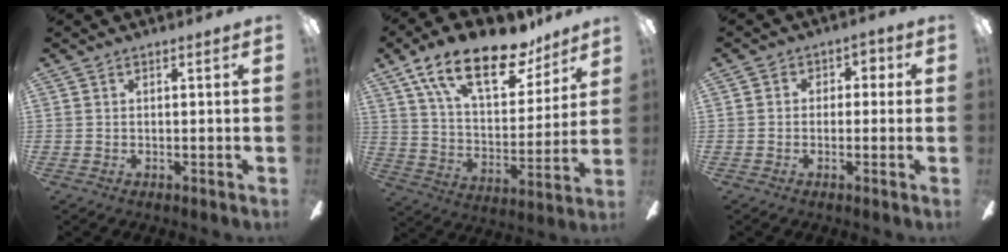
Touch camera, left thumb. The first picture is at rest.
{"total": 22.0, "force": [14.7, 9.2, 13.4], "torque": [-0.216, -0.083, 0.254]}
{"total": 3.0, "force": [-1.0, 2.7, 1.0], "torque": [-0.020, 0.019, -0.019]}